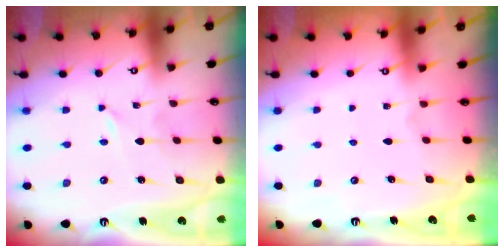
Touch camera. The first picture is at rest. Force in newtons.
{"total": 0.6, "press": 0.6, "slide": 0.1}